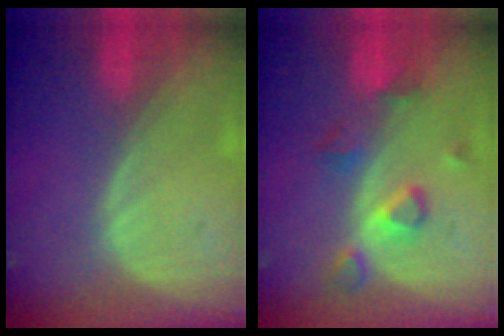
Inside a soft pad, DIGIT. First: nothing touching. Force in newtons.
{"total": 5.1, "press": 5.1, "slide": 0.7}